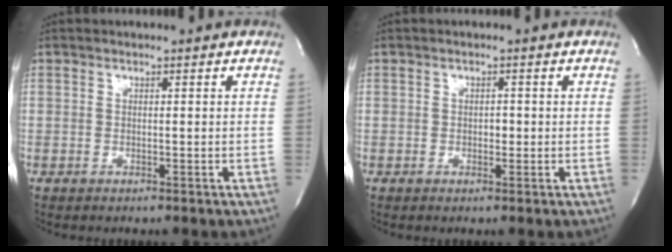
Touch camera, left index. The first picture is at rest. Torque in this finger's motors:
{"motor_torque": [0.04, 0.01, 0.01, -0.01]}